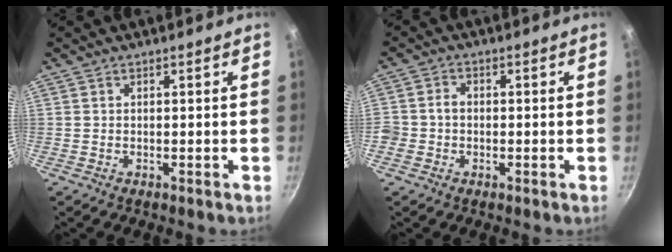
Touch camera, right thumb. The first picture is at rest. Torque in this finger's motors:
{"motor_torque": [0.05, 0.10, 0.52, 0.02, 0.01]}